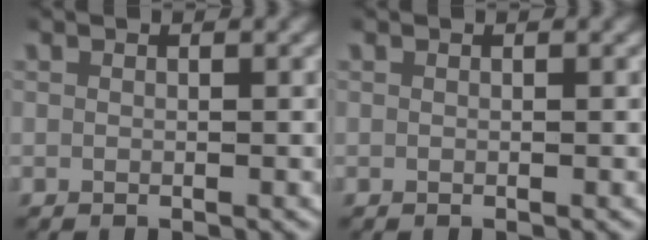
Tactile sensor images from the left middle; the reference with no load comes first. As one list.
[{"total": 0.0}]